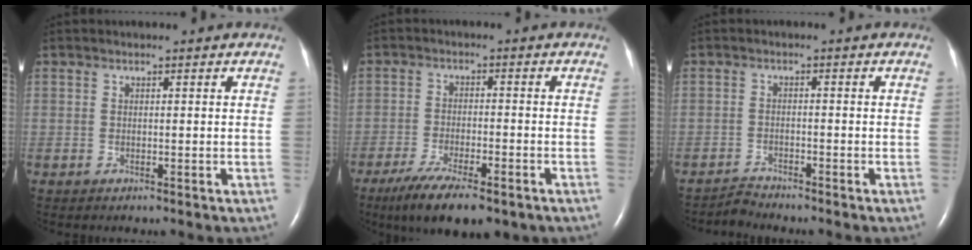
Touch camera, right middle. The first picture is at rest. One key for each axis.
{"total": 11.4, "fx": -8.0, "fy": 3.6, "fz": 7.3, "tx": -0.118, "ty": -0.015, "tz": -0.122}
{"total": 2.0, "fx": -1.8, "fy": -0.3, "fz": -0.6, "tx": 0.016, "ty": -0.014, "tz": -0.034}